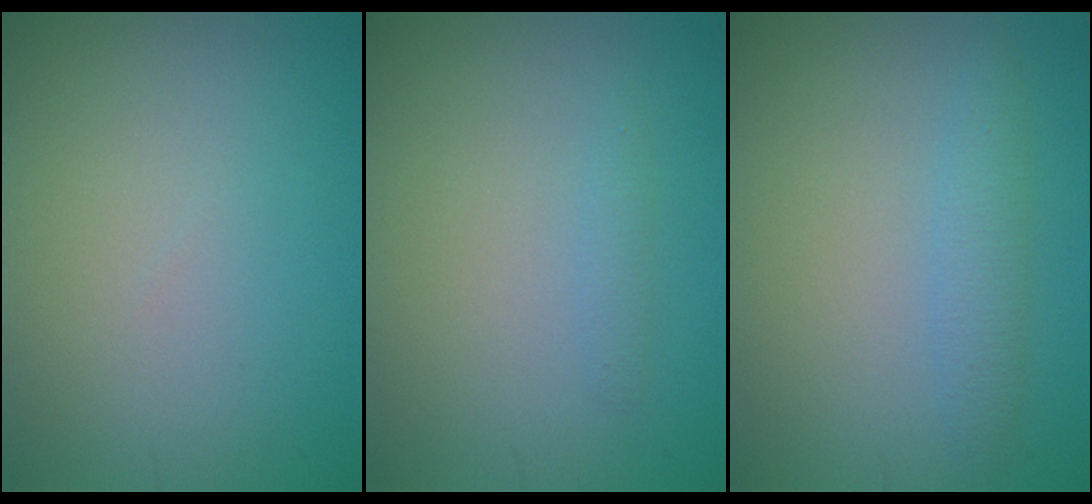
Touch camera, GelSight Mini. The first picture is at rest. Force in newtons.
{"total": 0.8, "press": 0.8, "slide": 0.1}
{"total": 2.0, "press": 2.0, "slide": 0.1}